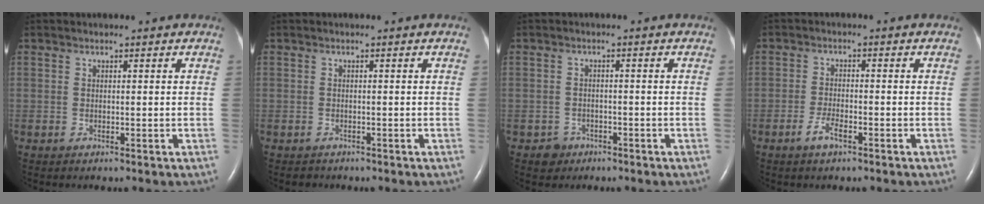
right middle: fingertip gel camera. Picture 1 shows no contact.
{"total": 1.0, "force": [-0.9, 0.5, 0.0], "torque": [-0.004, 0.001, -0.013]}
{"total": 2.4, "force": [-1.5, 1.8, -0.1], "torque": [-0.002, 0.010, -0.023]}
{"total": 3.0, "force": [-1.8, 0.7, 2.2], "torque": [-0.047, 0.000, -0.036]}